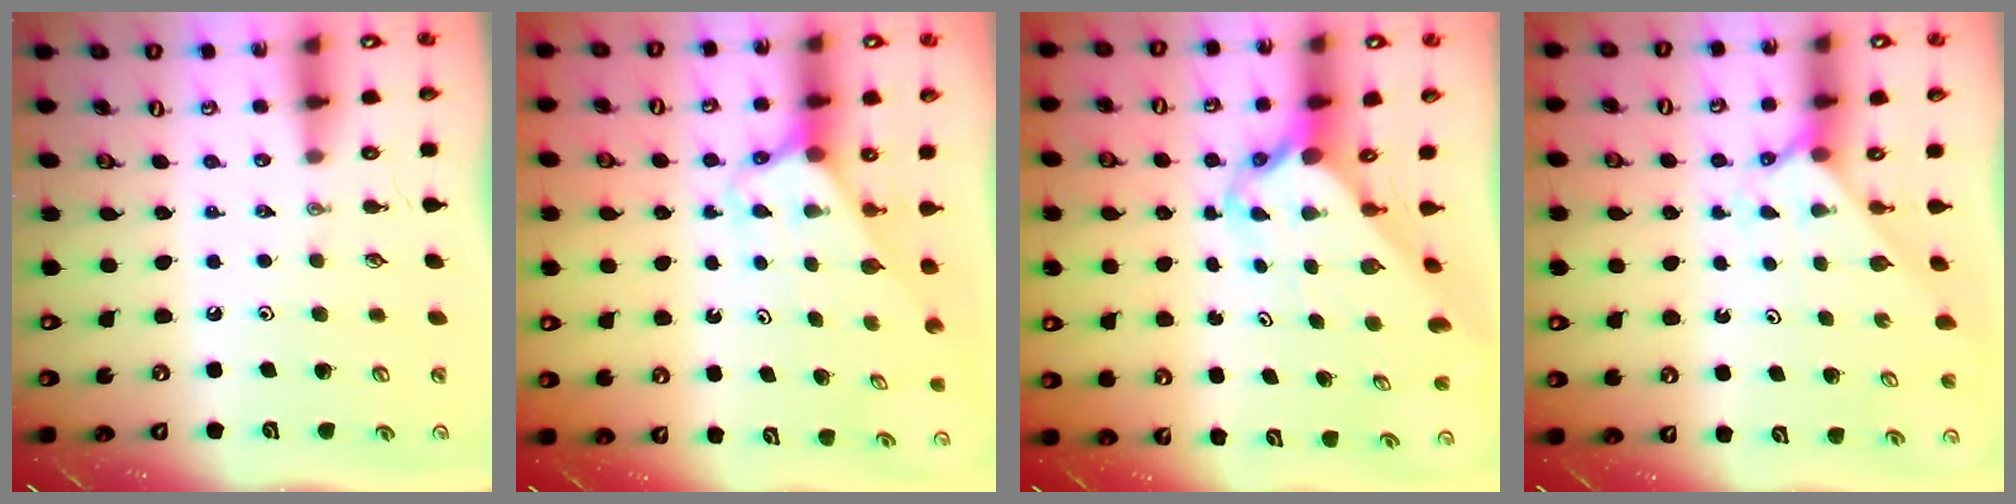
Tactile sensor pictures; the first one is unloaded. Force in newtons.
{"total": 2.6, "press": 2.6, "slide": 0.2}
{"total": 3.9, "press": 3.8, "slide": 0.4}
{"total": 3.5, "press": 3.5, "slide": 0.5}